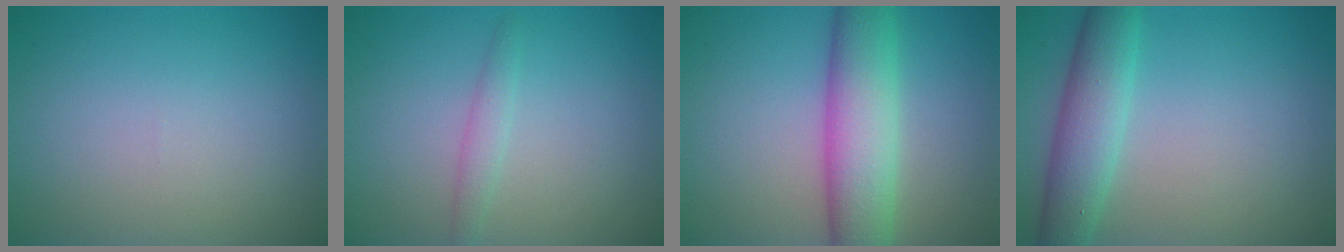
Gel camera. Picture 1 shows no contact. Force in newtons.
{"total": 1.3, "press": 1.3, "slide": 0.1}
{"total": 7.2, "press": 7.2, "slide": 0.2}
{"total": 4.9, "press": 4.9, "slide": 0.3}